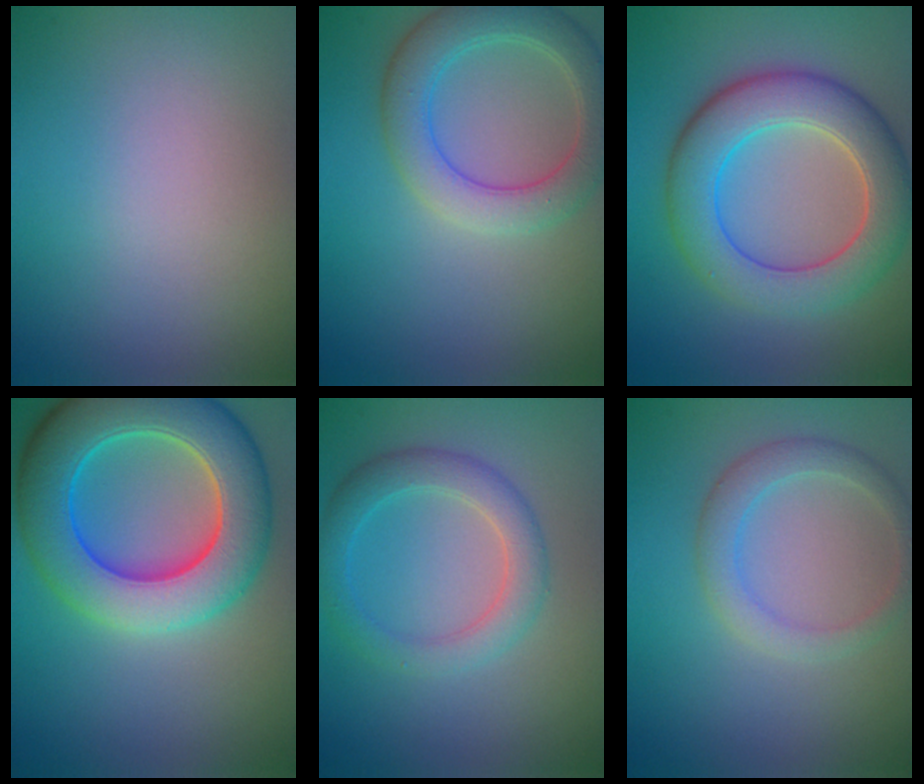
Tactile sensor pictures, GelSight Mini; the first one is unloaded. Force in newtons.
{"total": 5.0, "press": 5.0, "slide": 0.5}
{"total": 7.8, "press": 7.8, "slide": 0.3}
{"total": 10.6, "press": 10.6, "slide": 0.5}
{"total": 3.6, "press": 3.6, "slide": 0.3}
{"total": 2.7, "press": 2.7, "slide": 0.0}